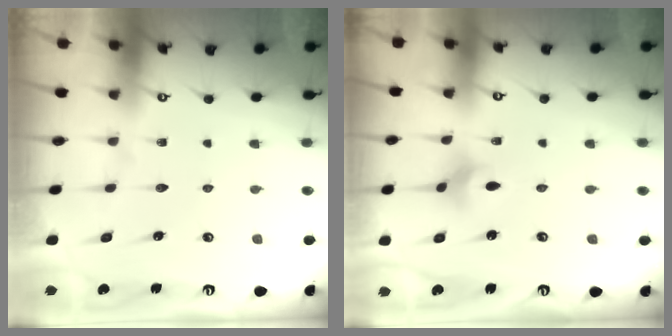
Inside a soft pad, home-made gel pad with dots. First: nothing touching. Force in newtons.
{"total": 2.7, "press": 2.6, "slide": 0.6}